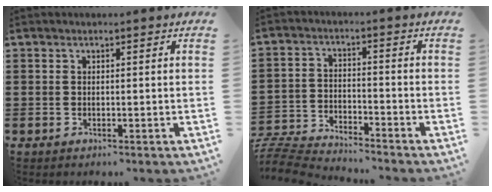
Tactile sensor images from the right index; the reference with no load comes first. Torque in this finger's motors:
{"motor_torque": [-1.55, 0.43, -0.02, 0.00]}